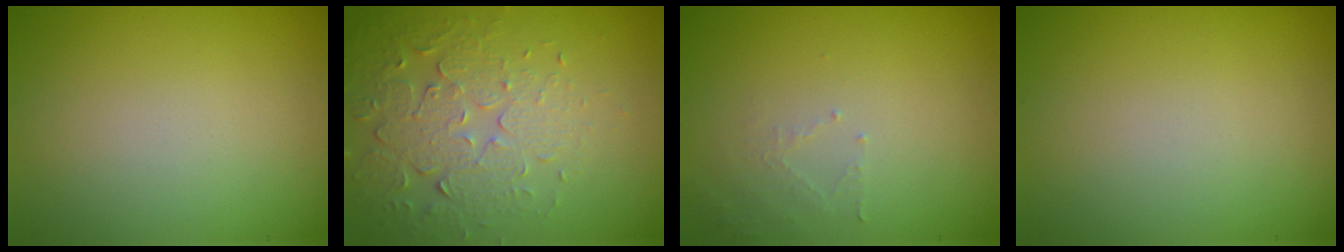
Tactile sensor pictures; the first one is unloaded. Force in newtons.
{"total": 5.4, "press": 3.7, "slide": 3.9}
{"total": 1.4, "press": 1.3, "slide": 0.3}
{"total": 0.0}